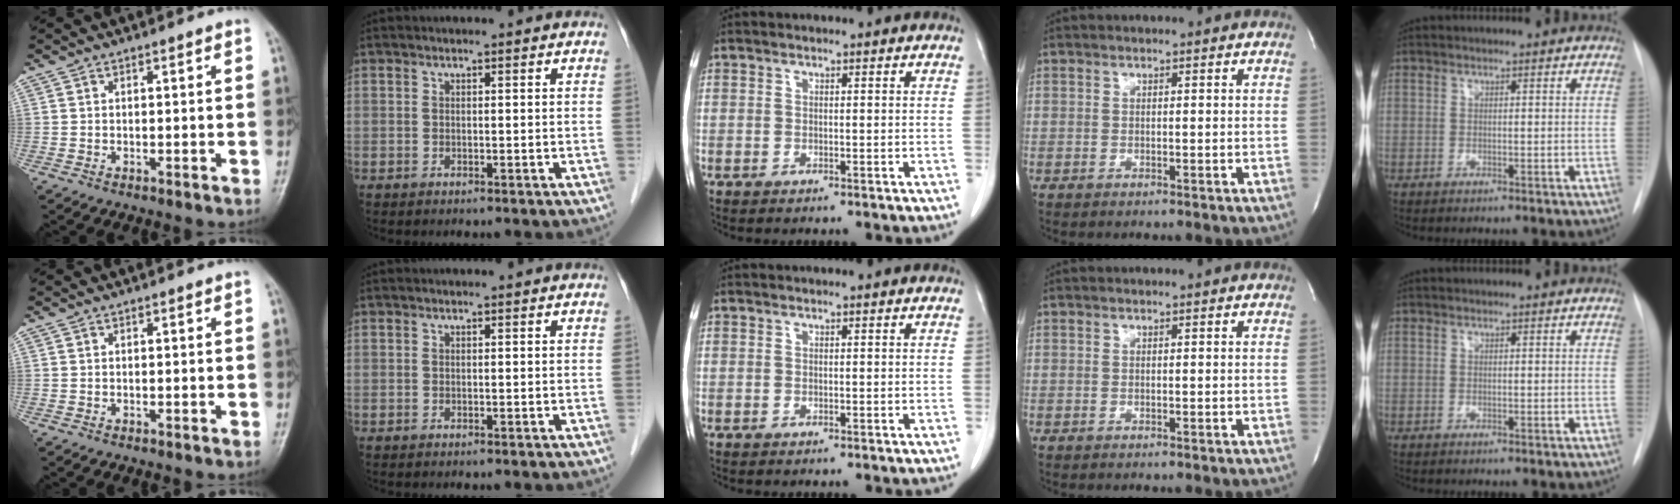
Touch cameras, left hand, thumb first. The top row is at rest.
{}